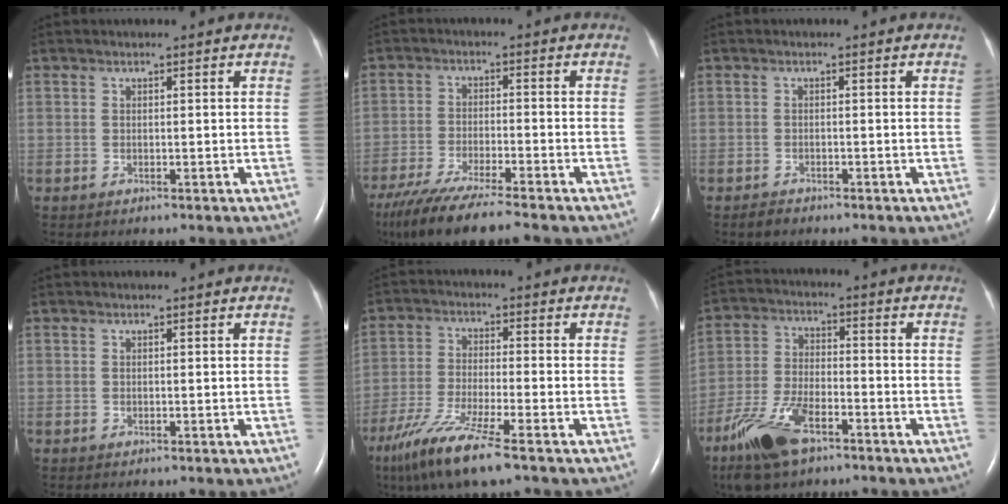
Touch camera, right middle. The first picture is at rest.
{"total": 11.9, "force": [-10.0, 0.5, 6.3], "torque": [-0.114, -0.034, -0.168]}
{"total": 1.2, "force": [-1.1, 0.5, 0.3], "torque": [-0.012, -0.001, -0.018]}
{"total": 0.0}
{"total": 10.5, "force": [-7.1, 0.4, 7.8], "torque": [-0.164, -0.036, -0.133]}
{"total": 11.1, "force": [-7.1, 4.1, 7.5], "torque": [-0.167, -0.010, -0.133]}